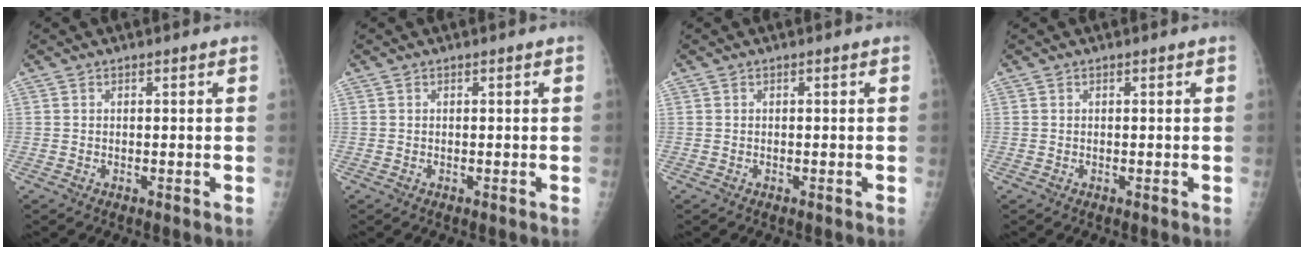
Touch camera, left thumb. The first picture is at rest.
{"total": 0.0}
{"total": 0.0}
{"total": 0.0}